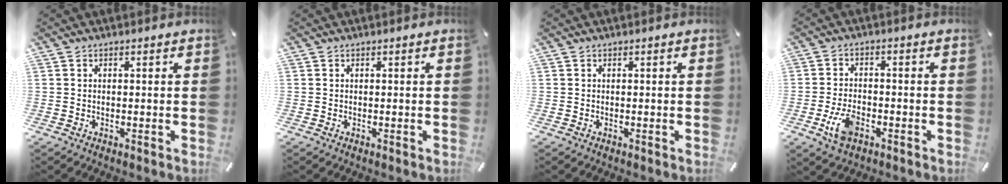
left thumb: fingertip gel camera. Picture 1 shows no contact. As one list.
[{"total": 0.0}, {"total": 0.0}, {"total": 7.1, "force": [-2.9, 4.2, 4.9], "torque": [-0.116, 0.005, -0.057]}]